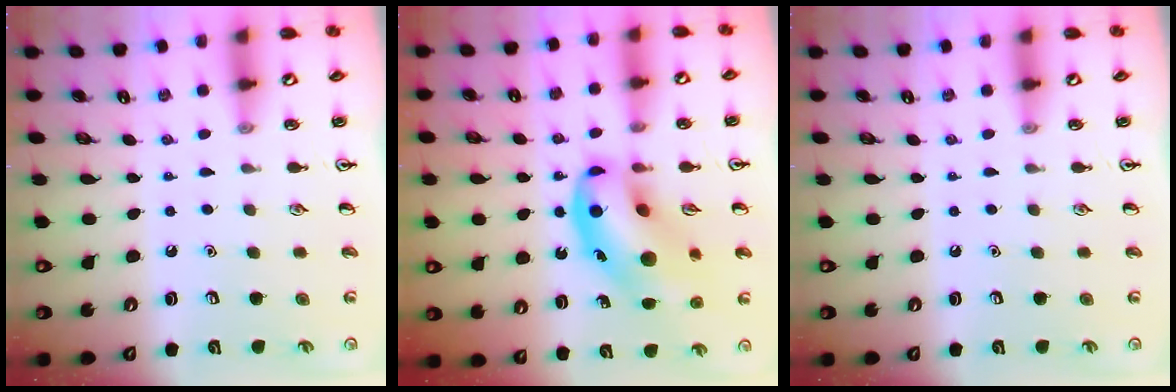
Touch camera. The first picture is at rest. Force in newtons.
{"total": 15.6, "press": 15.2, "slide": 3.5}
{"total": 0.0}